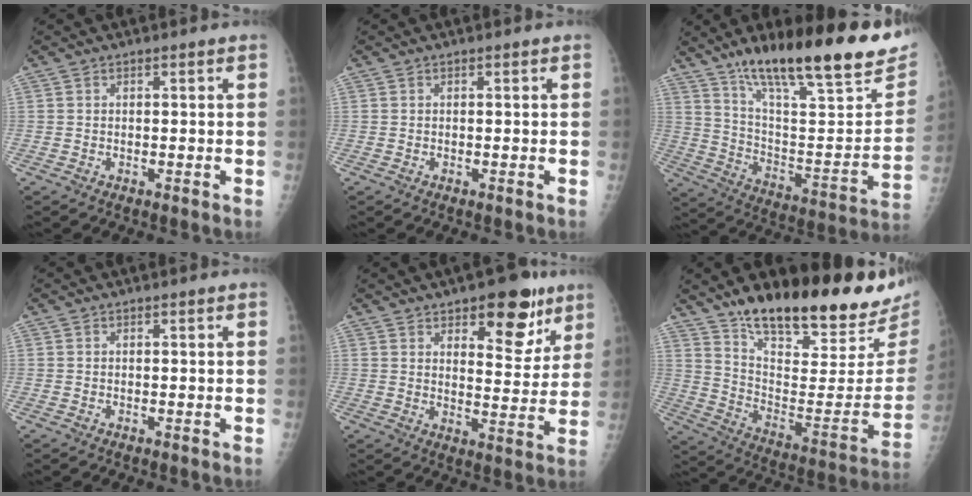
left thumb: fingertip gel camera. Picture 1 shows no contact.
{"total": 0.0}
{"total": 29.9, "force": [20.1, 7.1, 21.0], "torque": [-0.293, -0.067, 0.321]}
{"total": 0.0}
{"total": 13.2, "force": [7.8, 6.0, 8.8], "torque": [-0.069, -0.039, 0.107]}
{"total": 29.4, "force": [22.2, 8.5, 17.4], "torque": [-0.236, -0.104, 0.331]}